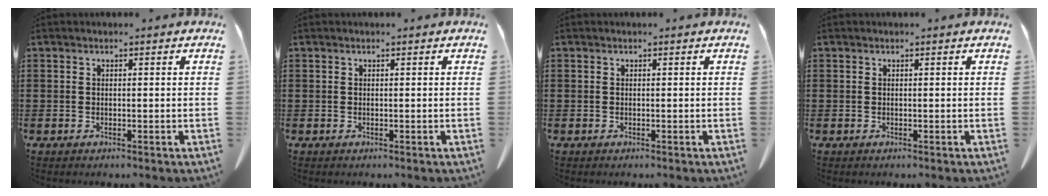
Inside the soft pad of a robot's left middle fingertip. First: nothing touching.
{"total": 0.0}
{"total": 0.0}
{"total": 0.0}